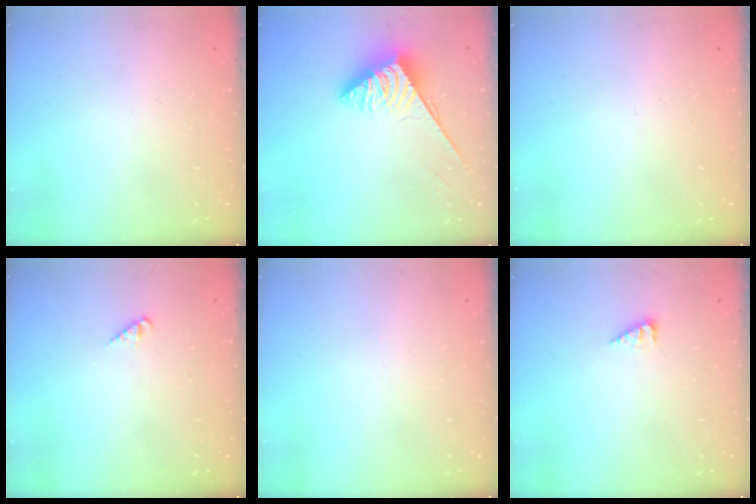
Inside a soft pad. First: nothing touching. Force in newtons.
{"total": 3.8, "press": 3.8, "slide": 0.6}
{"total": 0.0}
{"total": 1.4, "press": 1.4, "slide": 0.3}
{"total": 0.0}
{"total": 2.7, "press": 2.7, "slide": 0.4}